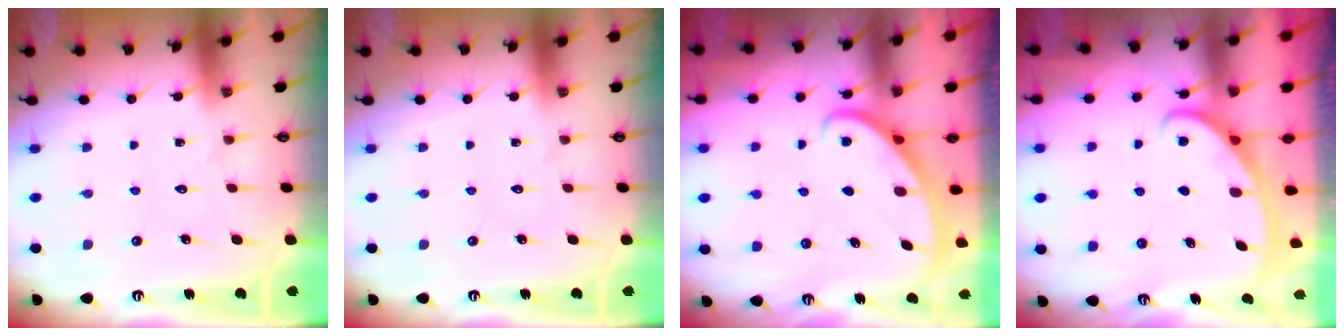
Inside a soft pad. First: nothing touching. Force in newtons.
{"total": 0.0}
{"total": 2.9, "press": 2.9, "slide": 0.1}
{"total": 2.8, "press": 2.8, "slide": 0.4}